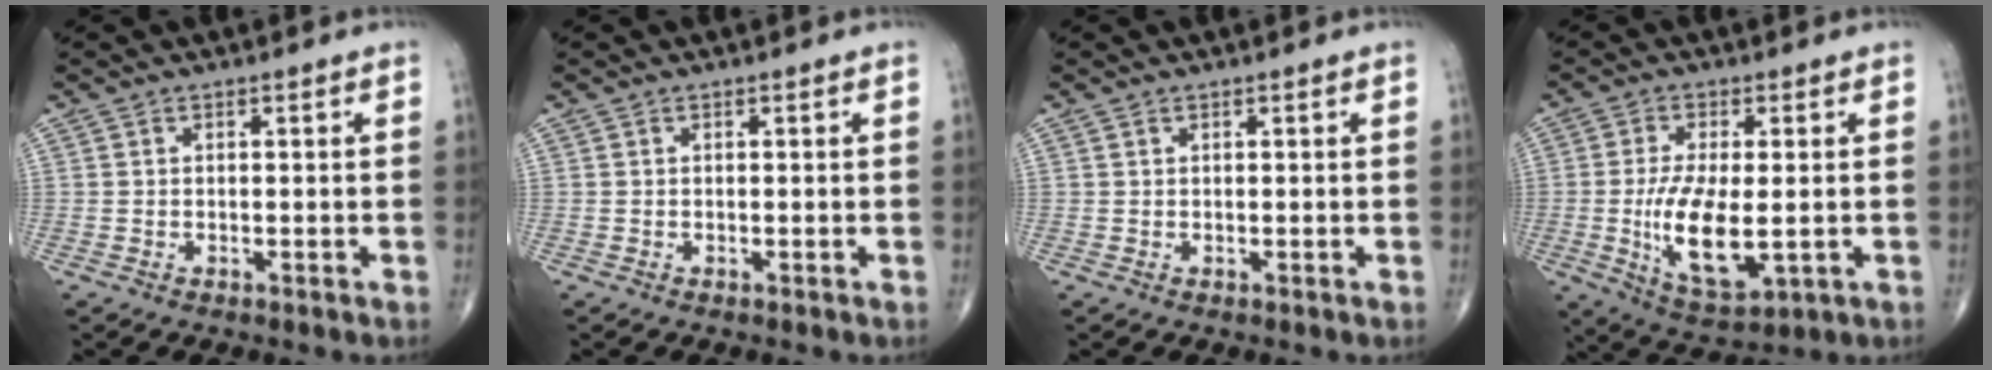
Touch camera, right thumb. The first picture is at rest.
{"total": 0.0}
{"total": 0.0}
{"total": 12.5, "force": [-1.5, 5.2, 11.3], "torque": [-0.210, -0.022, -0.017]}